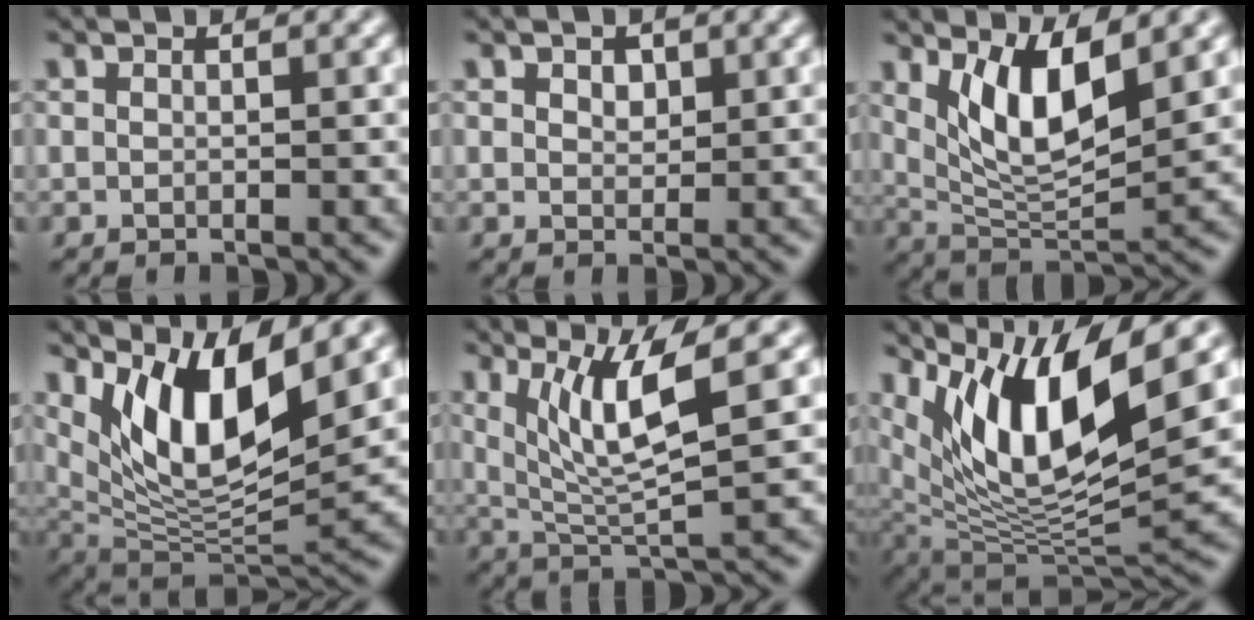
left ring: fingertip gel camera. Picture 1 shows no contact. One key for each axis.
{"total": 1.3, "fx": 0.7, "fy": 0.9, "fz": 0.8, "tx": -0.013, "ty": -0.001, "tz": 0.012}
{"total": 6.4, "fx": 2.6, "fy": 2.1, "fz": 5.5, "tx": -0.105, "ty": -0.016, "tz": 0.055}
{"total": 9.3, "fx": 4.7, "fy": 2.9, "fz": 7.4, "tx": -0.131, "ty": -0.018, "tz": 0.094}
{"total": 6.1, "fx": 2.4, "fy": 1.0, "fz": 5.6, "tx": -0.105, "ty": -0.008, "tz": 0.049}
{"total": 11.3, "fx": 5.7, "fy": 3.6, "fz": 9.1, "tx": -0.166, "ty": -0.006, "tz": 0.112}